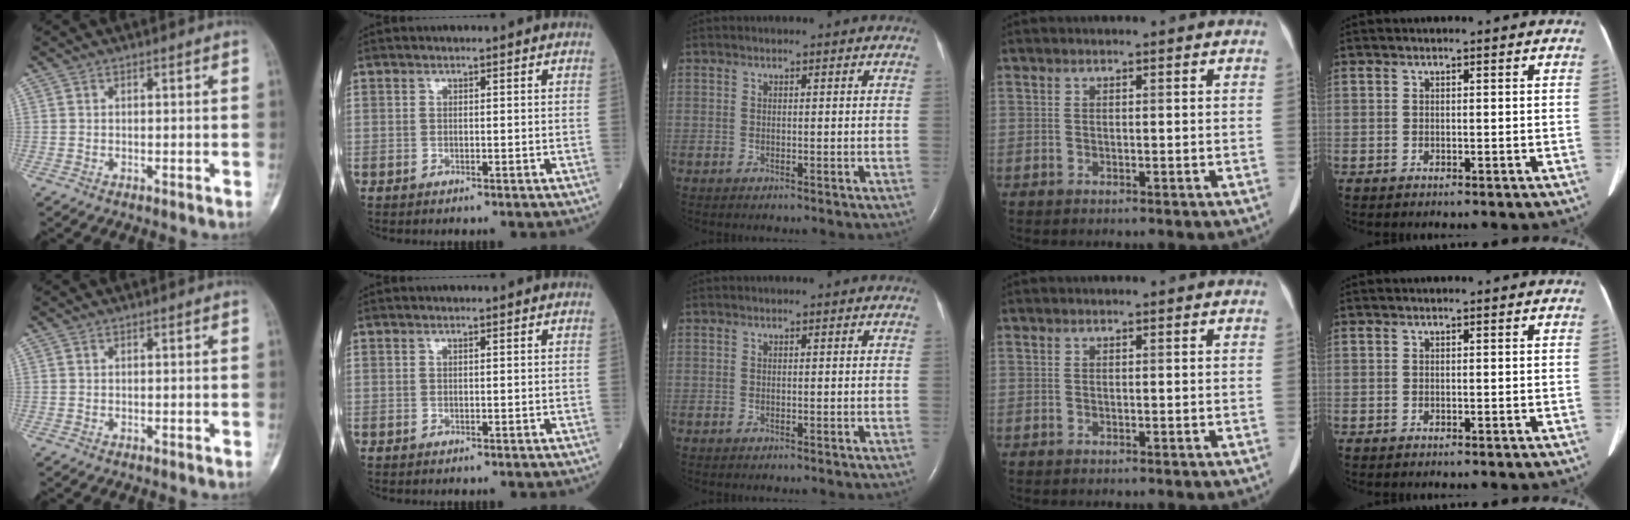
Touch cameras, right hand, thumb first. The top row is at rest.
{}